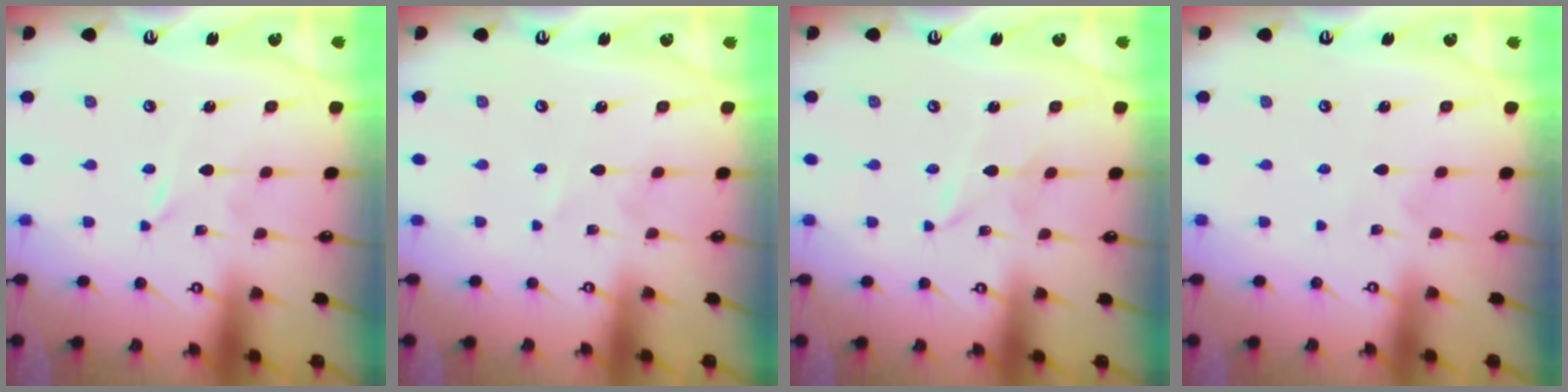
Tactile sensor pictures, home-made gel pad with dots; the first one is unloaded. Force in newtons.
{"total": 0.0}
{"total": 1.0, "press": 1.0, "slide": 0.2}
{"total": 2.2, "press": 2.2, "slide": 0.2}